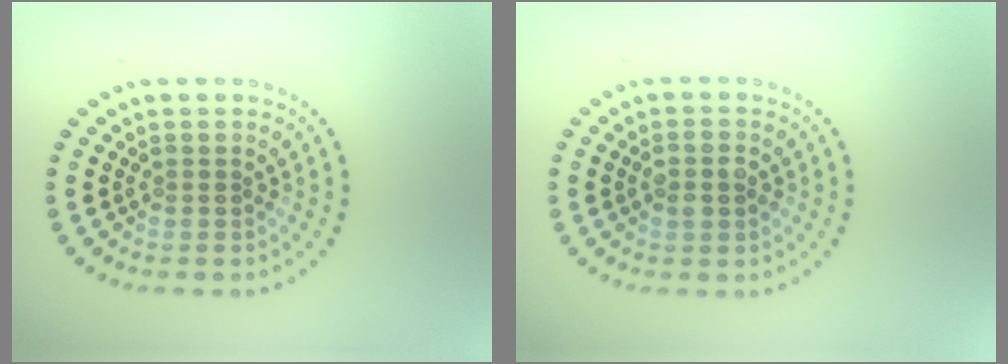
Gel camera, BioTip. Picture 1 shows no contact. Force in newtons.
{"total": 1.8, "press": 1.8, "slide": 0.3}